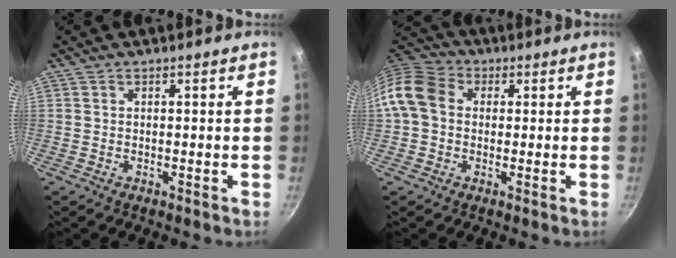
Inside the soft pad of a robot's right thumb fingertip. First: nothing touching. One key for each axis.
{"total": 9.1, "fx": 0.6, "fy": 7.4, "fz": 5.3, "tx": -0.080, "ty": 0.022, "tz": -0.010}